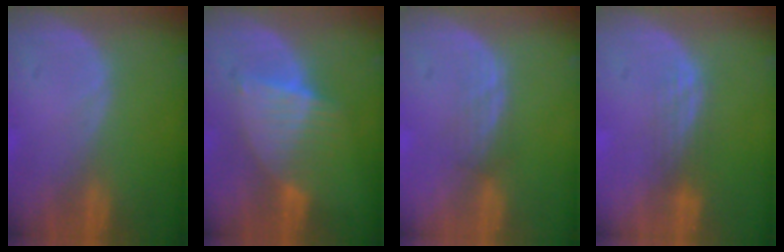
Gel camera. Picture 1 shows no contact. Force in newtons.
{"total": 6.3, "press": 6.2, "slide": 1.0}
{"total": 2.2, "press": 2.1, "slide": 0.2}
{"total": 3.0, "press": 2.5, "slide": 1.6}